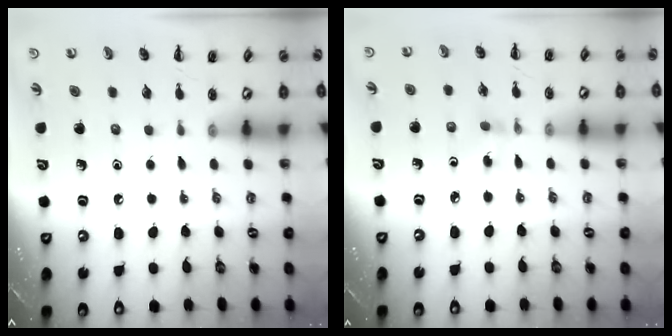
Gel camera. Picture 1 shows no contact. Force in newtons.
{"total": 3.2, "press": 2.9, "slide": 1.3}